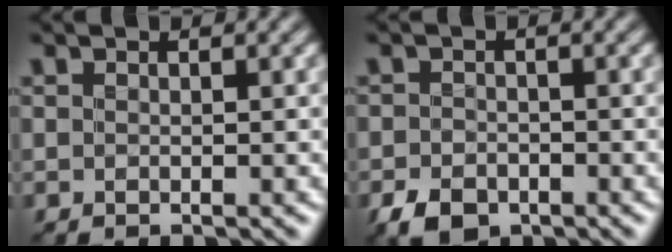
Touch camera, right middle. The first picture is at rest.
{"total": 3.1, "force": [-2.1, 1.9, 1.4], "torque": [-0.025, -0.006, -0.044]}